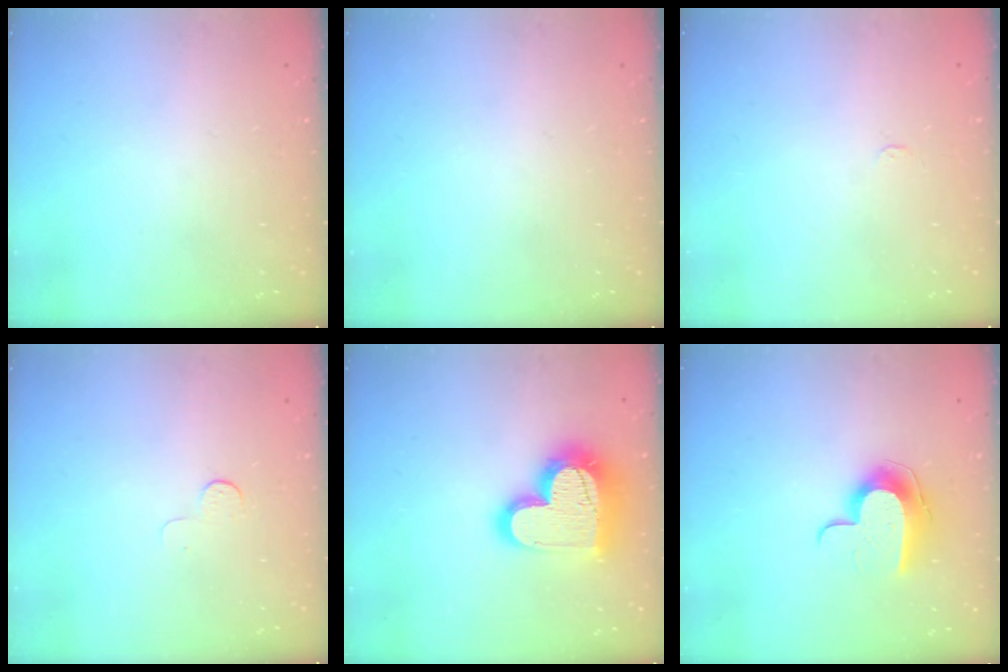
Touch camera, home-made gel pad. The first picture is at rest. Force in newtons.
{"total": 0.0}
{"total": 2.4, "press": 2.4, "slide": 0.3}
{"total": 3.9, "press": 3.8, "slide": 0.4}
{"total": 21.0, "press": 21.0, "slide": 1.7}
{"total": 10.3, "press": 10.3, "slide": 0.3}